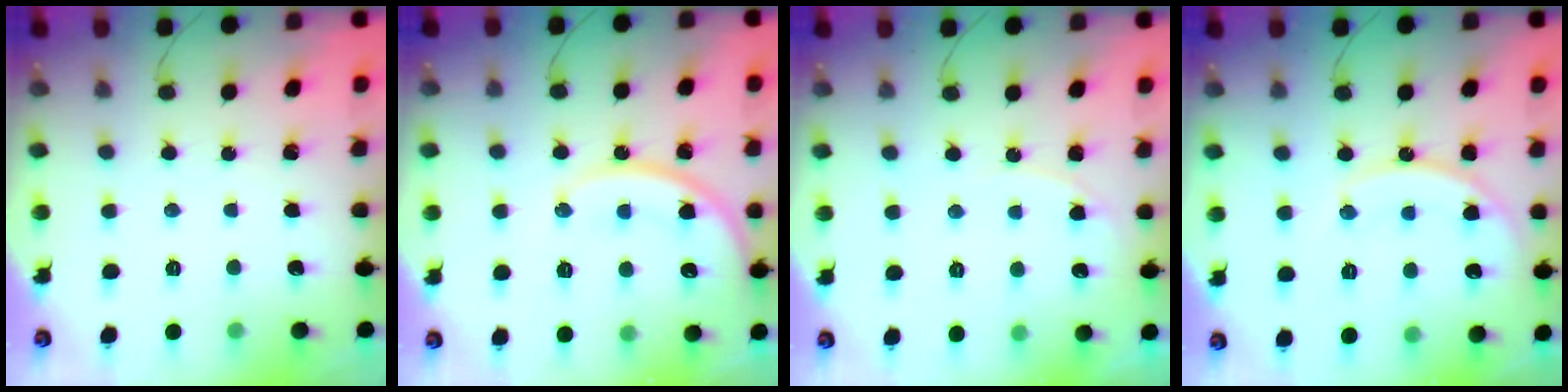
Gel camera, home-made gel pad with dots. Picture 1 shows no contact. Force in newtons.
{"total": 13.5, "press": 13.5, "slide": 1.2}
{"total": 4.9, "press": 4.8, "slide": 0.6}
{"total": 13.1, "press": 13.1, "slide": 1.3}